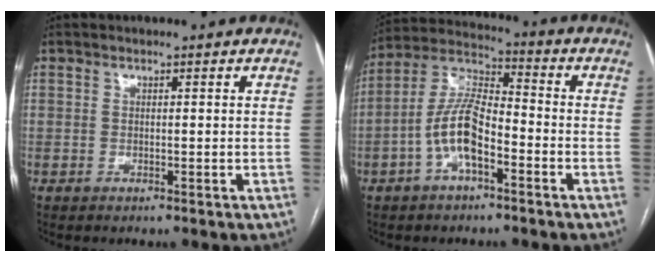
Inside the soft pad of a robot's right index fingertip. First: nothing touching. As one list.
[{"total": 10.3, "force": [-3.6, 3.7, 8.9], "torque": [-0.190, 0.020, -0.071]}]